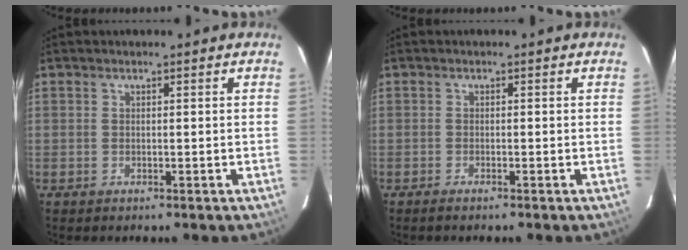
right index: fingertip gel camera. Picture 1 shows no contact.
{"total": 1.4, "force": [-1.2, 0.0, 0.8], "torque": [-0.013, -0.002, -0.014]}